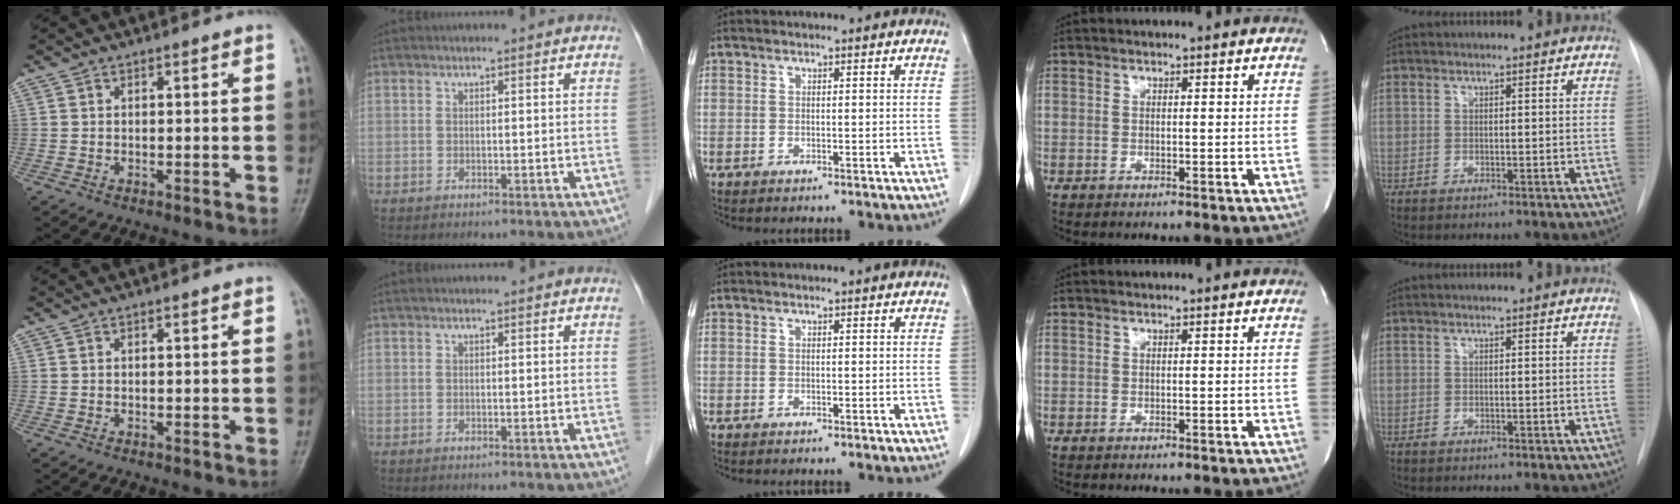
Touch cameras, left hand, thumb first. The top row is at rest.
{}